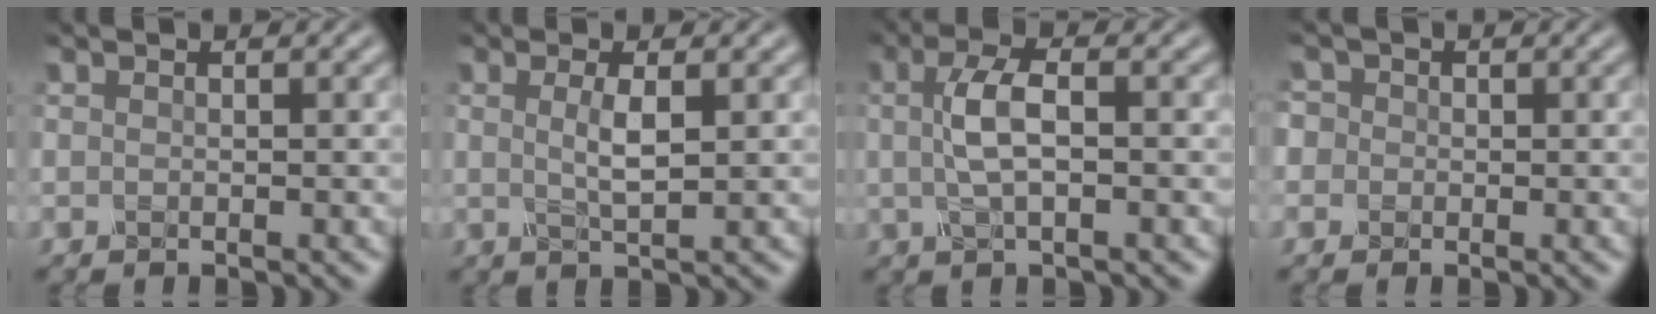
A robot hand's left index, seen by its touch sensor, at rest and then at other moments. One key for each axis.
{"total": 2.3, "fx": 0.5, "fy": 0.5, "fz": 2.2, "tx": -0.044, "ty": -0.001, "tz": 0.011}
{"total": 3.7, "fx": 0.3, "fy": 1.3, "fz": 3.5, "tx": -0.075, "ty": 0.005, "tz": 0.003}
{"total": 2.9, "fx": 0.6, "fy": 2.6, "fz": 1.0, "tx": 0.001, "ty": 0.020, "tz": -0.018}